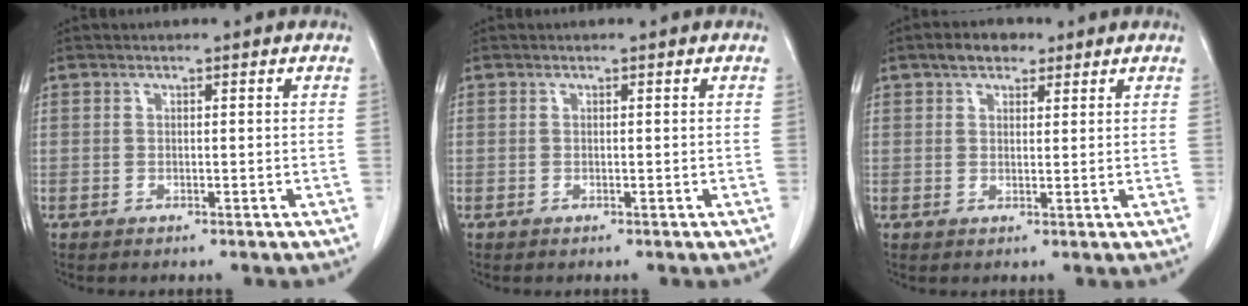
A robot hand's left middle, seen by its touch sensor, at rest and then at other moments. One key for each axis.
{"total": 0.0}
{"total": 3.9, "fx": 2.6, "fy": 2.2, "fz": 1.9, "tx": -0.033, "ty": 0.014, "tz": 0.043}